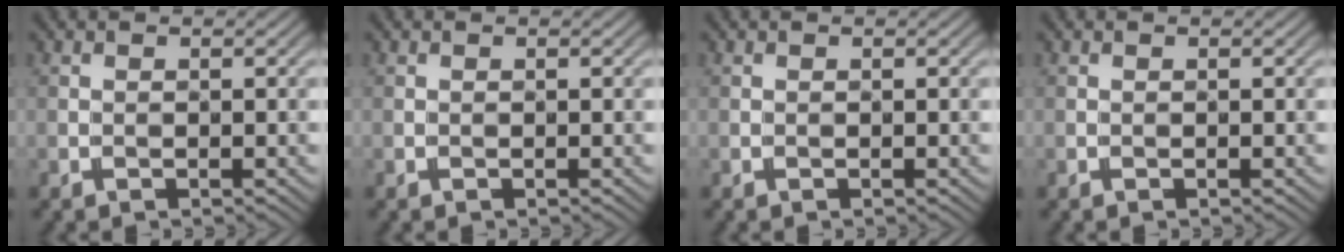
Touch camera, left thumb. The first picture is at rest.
{"total": 0.0}
{"total": 0.0}
{"total": 0.0}